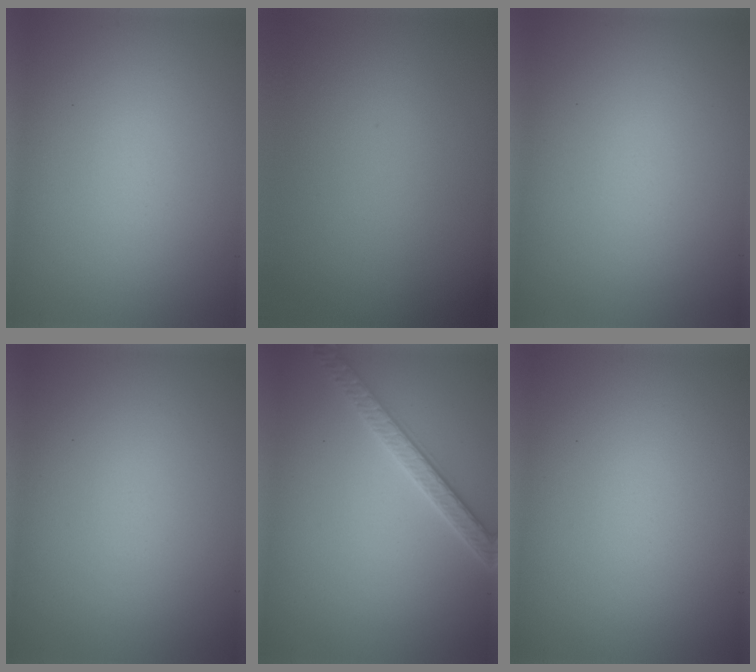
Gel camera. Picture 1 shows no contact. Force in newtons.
{"total": 0.0}
{"total": 0.0}
{"total": 0.0}
{"total": 2.8, "press": 2.8, "slide": 0.4}
{"total": 0.0}